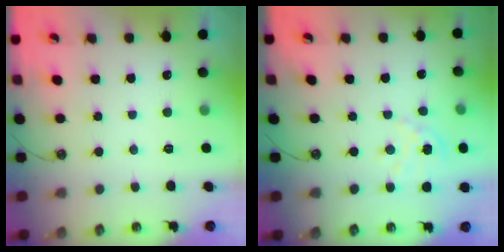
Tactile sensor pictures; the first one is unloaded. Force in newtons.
{"total": 2.5, "press": 2.5, "slide": 0.2}